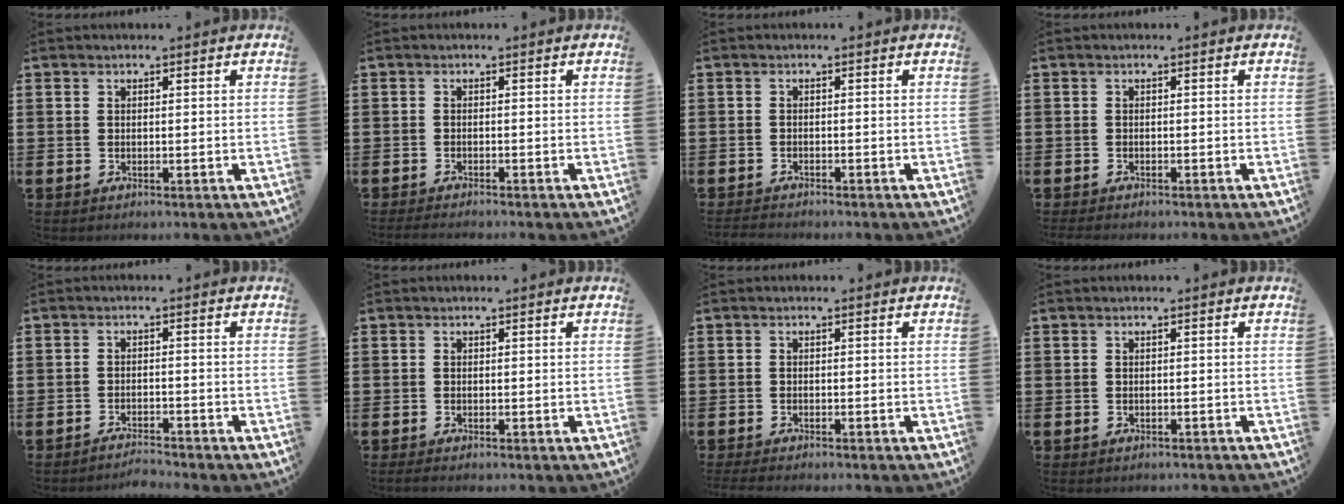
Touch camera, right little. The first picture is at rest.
{"total": 1.0, "force": [-0.9, 0.0, 0.5], "torque": [-0.007, -0.001, -0.017]}
{"total": 1.0, "force": [-0.9, 0.1, 0.0], "torque": [-0.003, 0.000, -0.019]}
{"total": 0.6, "force": [-0.5, 0.2, 0.1], "torque": [-0.004, 0.000, -0.011]}
{"total": 2.1, "force": [-2.1, -0.1, 0.0], "torque": [-0.005, 0.003, -0.045]}
{"total": 0.5, "force": [-0.3, 0.0, 0.4], "torque": [-0.006, -0.001, -0.007]}
{"total": 0.8, "force": [-0.7, 0.1, 0.3], "torque": [-0.007, 0.000, -0.015]}
{"total": 0.0}